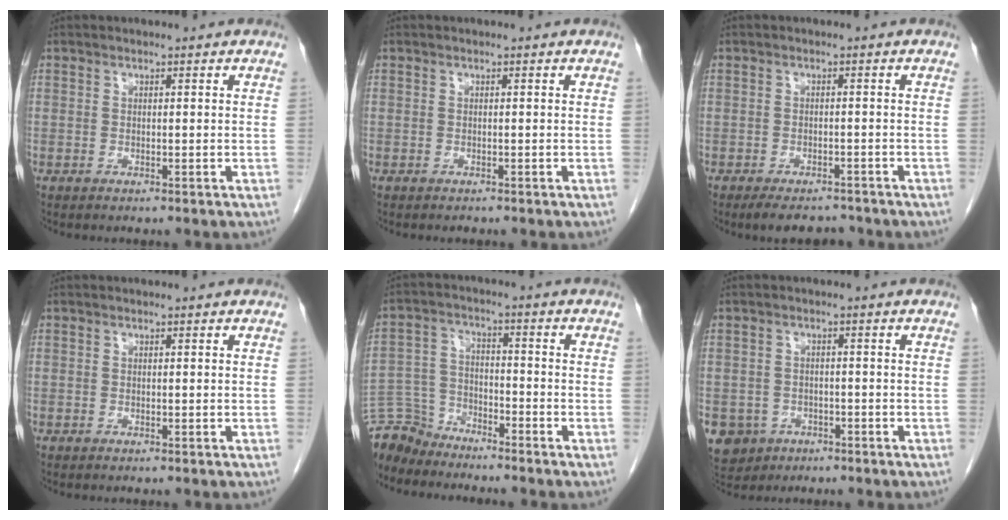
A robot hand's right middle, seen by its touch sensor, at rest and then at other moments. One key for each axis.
{"total": 0.0}
{"total": 5.3, "fx": -4.6, "fy": 1.8, "fz": 1.9, "tx": -0.024, "ty": -0.007, "tz": -0.066}
{"total": 0.0}
{"total": 7.2, "fx": -7.0, "fy": 1.8, "fz": -0.3, "tx": 0.002, "ty": 0.004, "tz": -0.139}
{"total": 6.4, "fx": -3.3, "fy": 5.4, "fz": 1.1, "tx": -0.024, "ty": 0.004, "tz": -0.046}